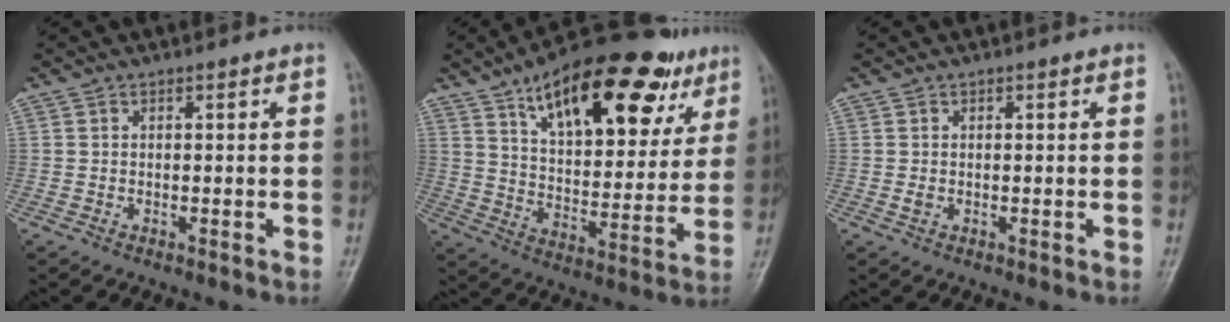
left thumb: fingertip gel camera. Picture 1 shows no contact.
{"total": 26.4, "force": [14.3, 11.7, 18.8], "torque": [-0.243, -0.022, 0.223]}
{"total": 0.9, "force": [0.0, 0.7, 0.5], "torque": [-0.009, -0.001, 0.001]}